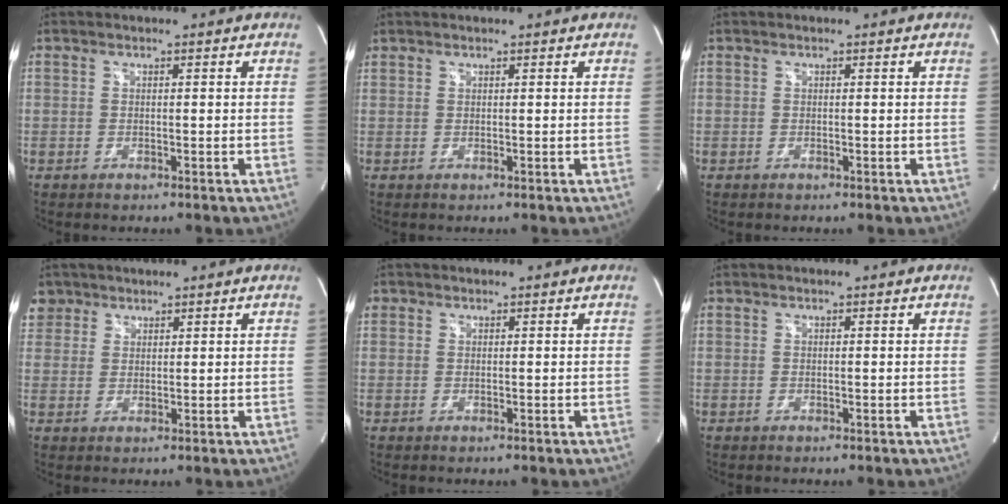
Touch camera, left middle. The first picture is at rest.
{"total": 0.8, "force": [0.8, 0.1, 0.1], "torque": [-0.010, 0.013, 0.020]}
{"total": 0.0}
{"total": 4.8, "force": [3.1, 3.6, 0.1], "torque": [0.002, 0.014, 0.063]}
{"total": 0.9, "force": [0.4, 0.8, 0.1], "torque": [0.004, 0.008, 0.006]}
{"total": 0.0}